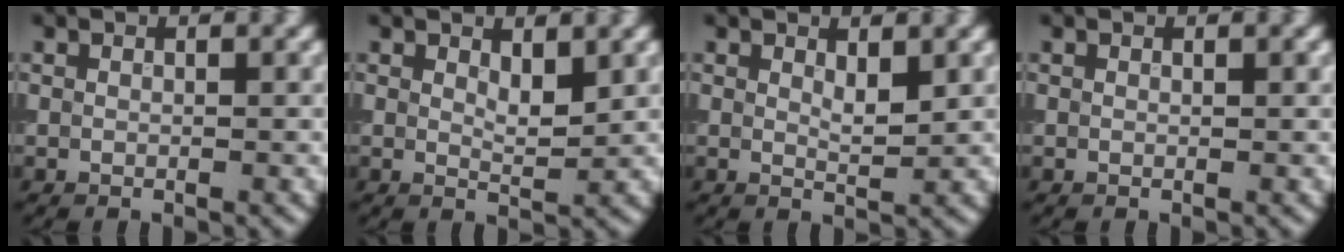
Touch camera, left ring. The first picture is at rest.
{"total": 1.5, "force": [0.8, 0.5, 1.1], "torque": [-0.018, -0.004, 0.015]}
{"total": 1.1, "force": [0.7, 0.3, 0.9], "torque": [-0.016, -0.004, 0.012]}
{"total": 0.0}